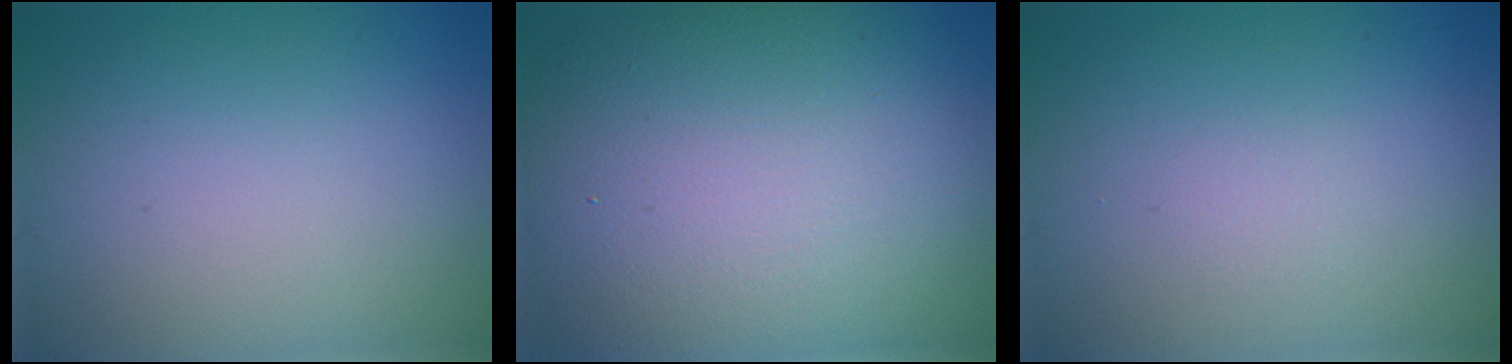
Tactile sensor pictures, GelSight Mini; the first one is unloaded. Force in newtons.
{"total": 15.8, "press": 15.8, "slide": 0.6}
{"total": 0.6, "press": 0.6, "slide": 0.0}